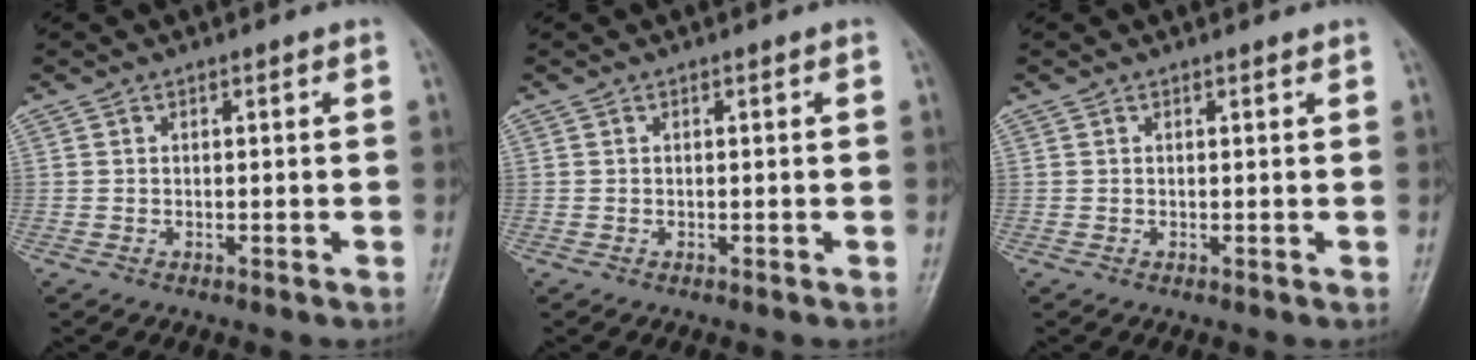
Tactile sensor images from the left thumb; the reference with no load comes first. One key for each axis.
{"total": 0.0}
{"total": 0.5, "fx": 0.5, "fy": 0.1, "fz": 0.2, "tx": -0.006, "ty": -0.002, "tz": 0.005}